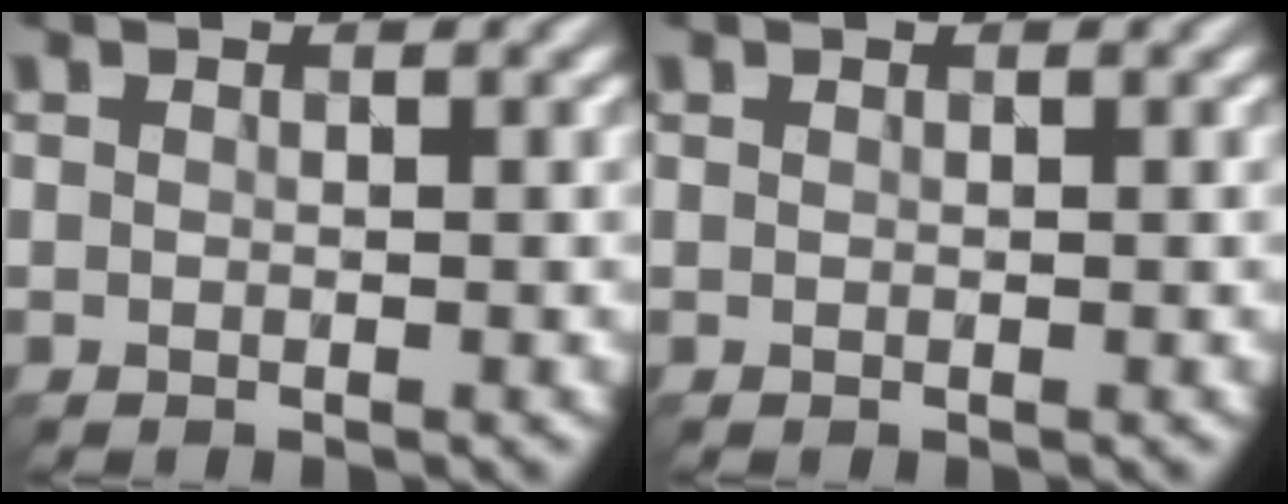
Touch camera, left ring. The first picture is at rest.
{"total": 0.0}